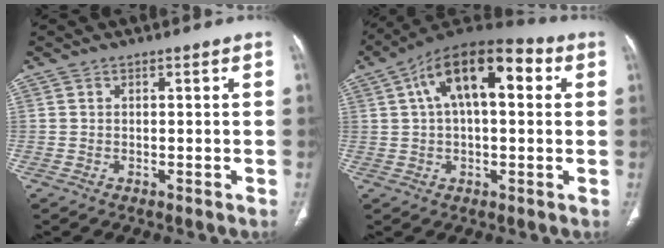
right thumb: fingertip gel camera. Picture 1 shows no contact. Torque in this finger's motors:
{"motor_torque": [0.83, 4.18, 1.51, -0.47, 0.16]}